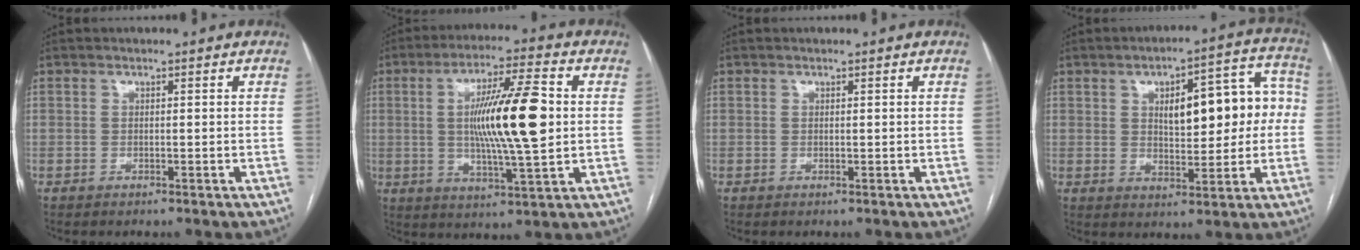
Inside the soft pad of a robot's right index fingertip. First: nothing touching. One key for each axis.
{"total": 14.4, "fx": 1.0, "fy": 1.2, "fz": 14.4, "tx": -0.250, "ty": 0.003, "tz": 0.016}
{"total": 0.0}
{"total": 13.0, "fx": 1.4, "fy": 5.0, "fz": 11.9, "tx": -0.152, "ty": 0.043, "tz": 0.028}